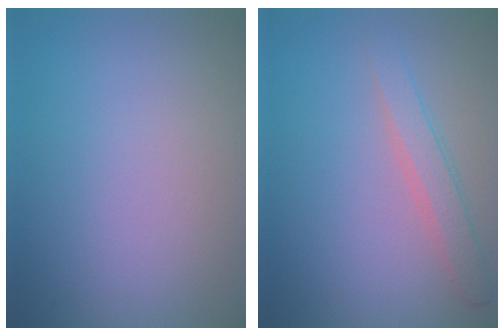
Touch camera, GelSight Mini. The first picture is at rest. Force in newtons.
{"total": 2.3, "press": 2.3, "slide": 0.1}